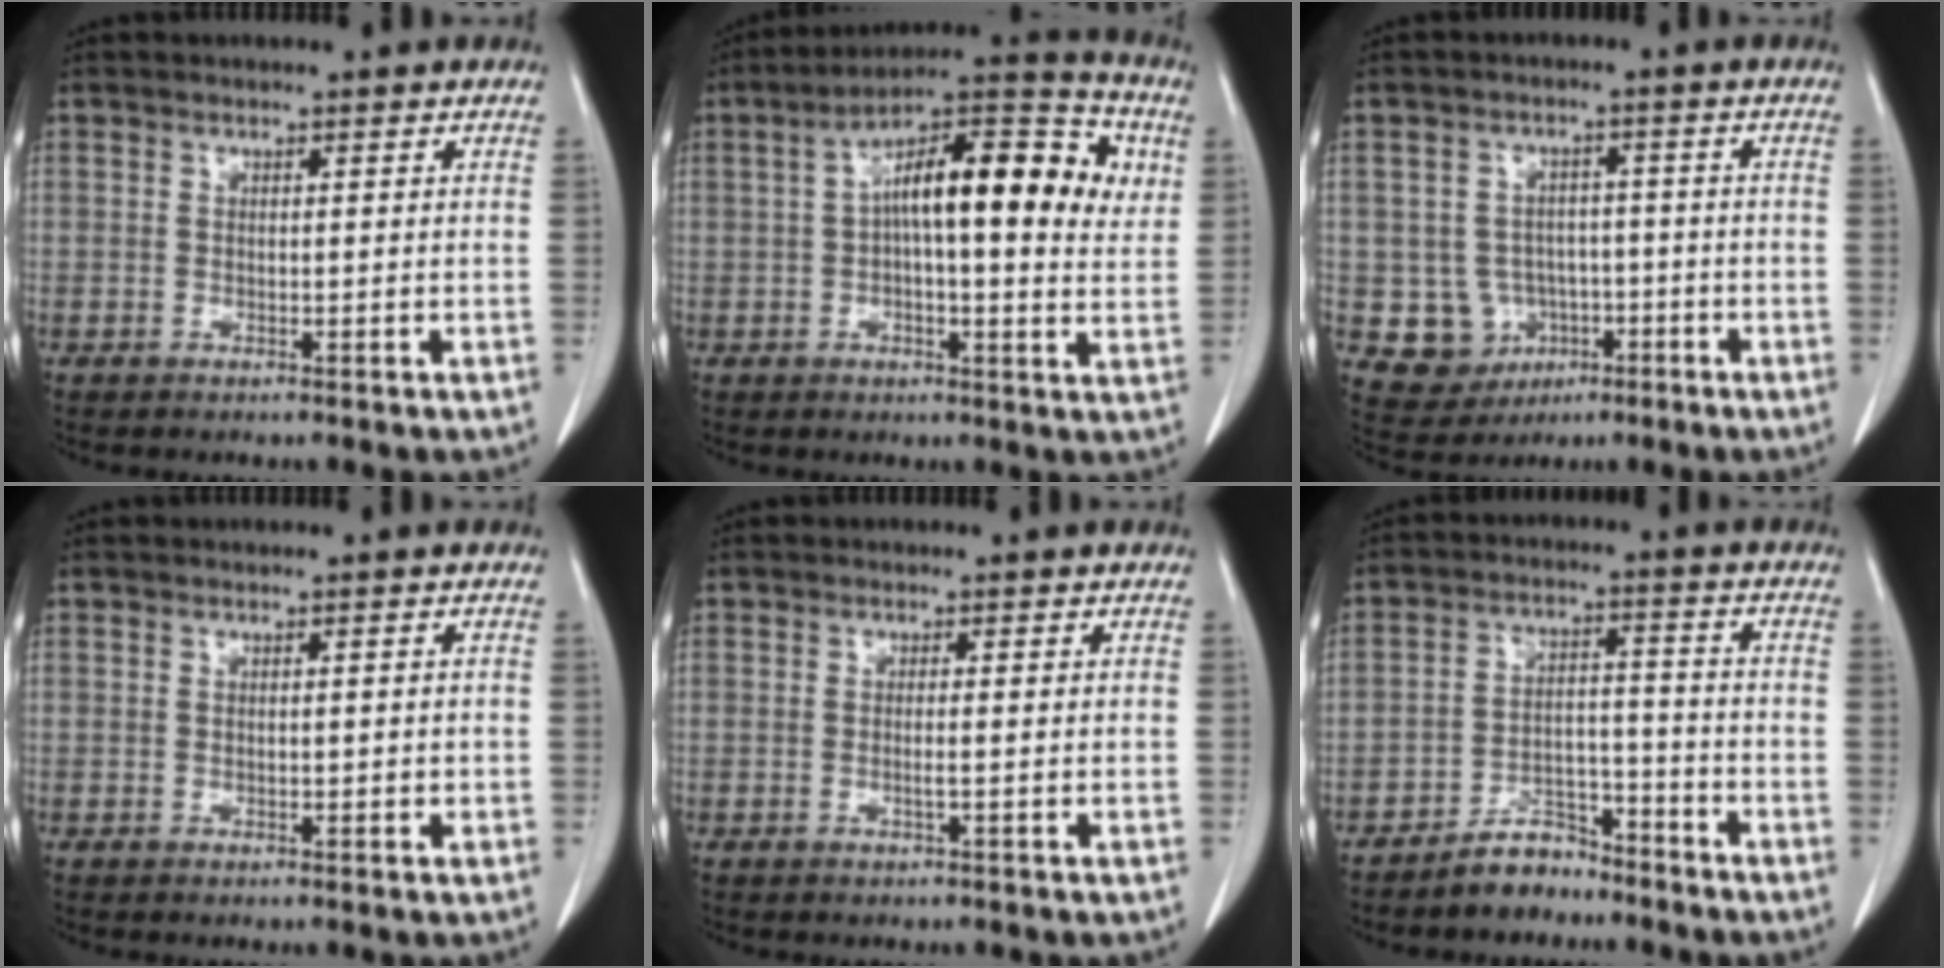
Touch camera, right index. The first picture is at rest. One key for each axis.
{"total": 19.1, "fx": 4.0, "fy": 5.8, "fz": 17.8, "tx": -0.292, "ty": 0.043, "tz": 0.052}
{"total": 8.3, "fx": -2.2, "fy": 7.7, "fz": 2.3, "tx": -0.043, "ty": 0.017, "tz": -0.020}
{"total": 1.4, "fx": -0.2, "fy": 0.7, "fz": 1.1, "tx": -0.027, "ty": 0.004, "tz": 0.002}
{"total": 1.6, "fx": -0.4, "fy": 0.3, "fz": 1.6, "tx": -0.034, "ty": -0.001, "tz": -0.006}
{"total": 6.7, "fx": -5.7, "fy": 3.1, "fz": 1.9, "tx": -0.032, "ty": 0.016, "tz": -0.098}